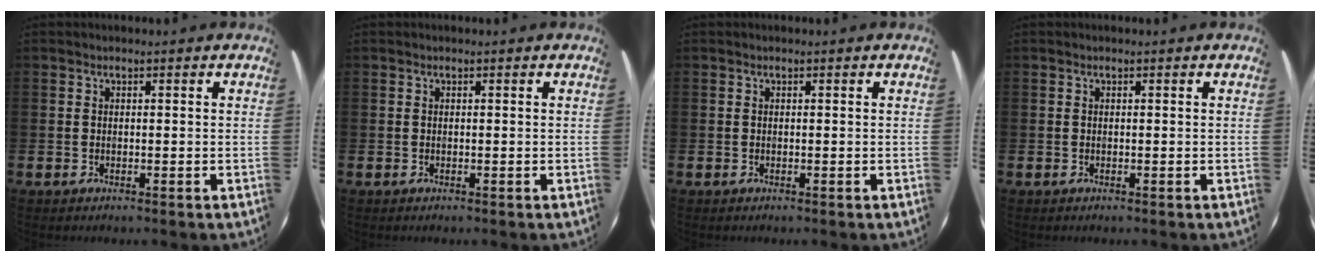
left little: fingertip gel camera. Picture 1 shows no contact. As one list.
[{"total": 0.0}, {"total": 0.0}, {"total": 0.0}]